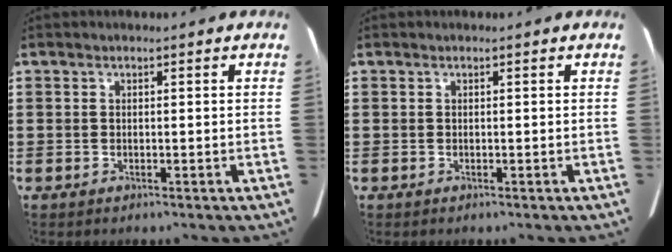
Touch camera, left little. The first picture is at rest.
{"total": 0.0}